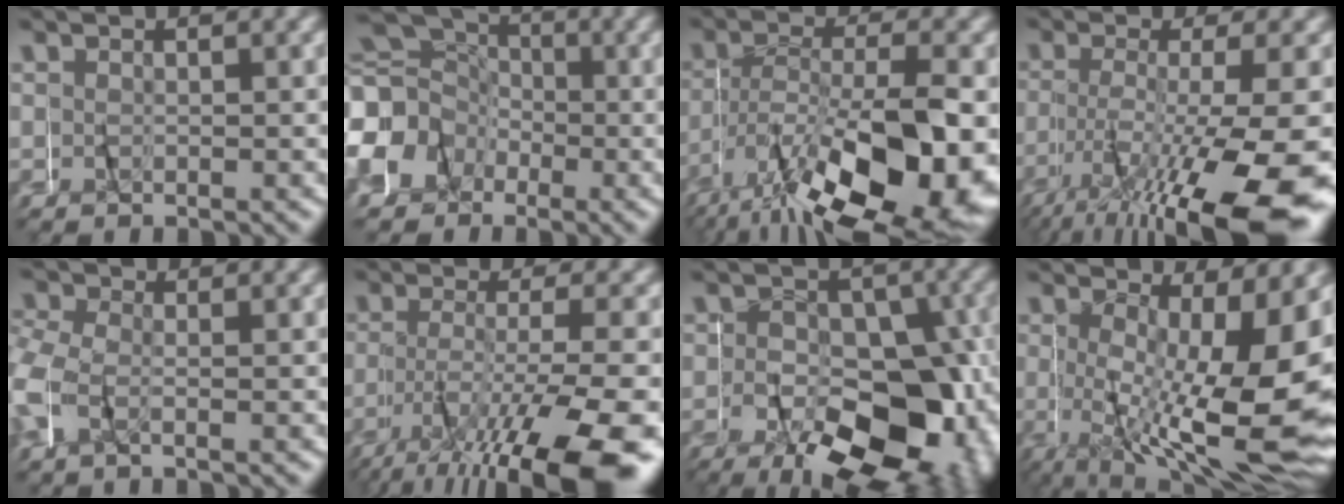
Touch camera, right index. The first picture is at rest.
{"total": 10.9, "force": [-0.9, 10.0, 4.3], "torque": [-0.122, -0.011, -0.028]}
{"total": 12.2, "force": [-4.9, 5.2, 9.8], "torque": [-0.173, -0.021, -0.067]}
{"total": 10.1, "force": [-4.7, 2.6, 8.6], "torque": [-0.148, -0.026, -0.057]}
{"total": 2.8, "force": [-0.6, 2.5, 1.1], "torque": [-0.043, -0.004, -0.018]}
{"total": 9.4, "force": [-4.9, 2.2, 7.7], "torque": [-0.131, -0.018, -0.069]}
{"total": 14.1, "force": [-4.3, 8.8, 10.2], "torque": [-0.168, -0.055, -0.048]}
{"total": 13.0, "force": [-2.9, 3.8, 12.1], "torque": [-0.171, -0.023, -0.033]}